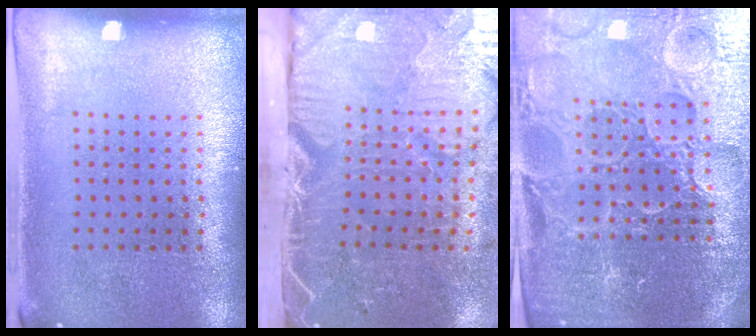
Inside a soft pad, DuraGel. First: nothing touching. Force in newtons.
{"total": 5.4, "press": 4.4, "slide": 3.1}
{"total": 5.8, "press": 5.3, "slide": 2.2}